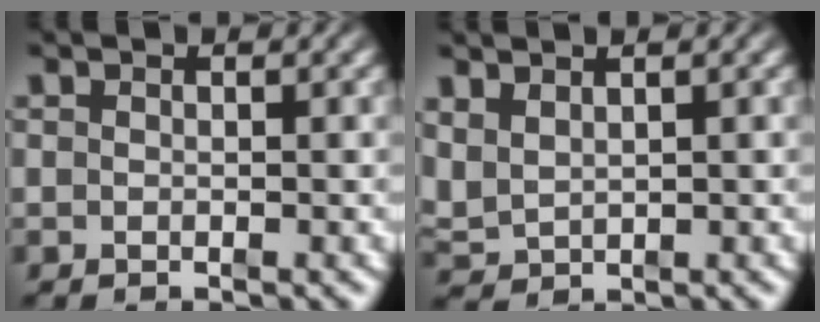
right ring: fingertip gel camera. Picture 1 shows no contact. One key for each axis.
{"total": 2.6, "fx": 0.9, "fy": 2.2, "fz": 1.1, "tx": -0.044, "ty": -0.011, "tz": 0.032}